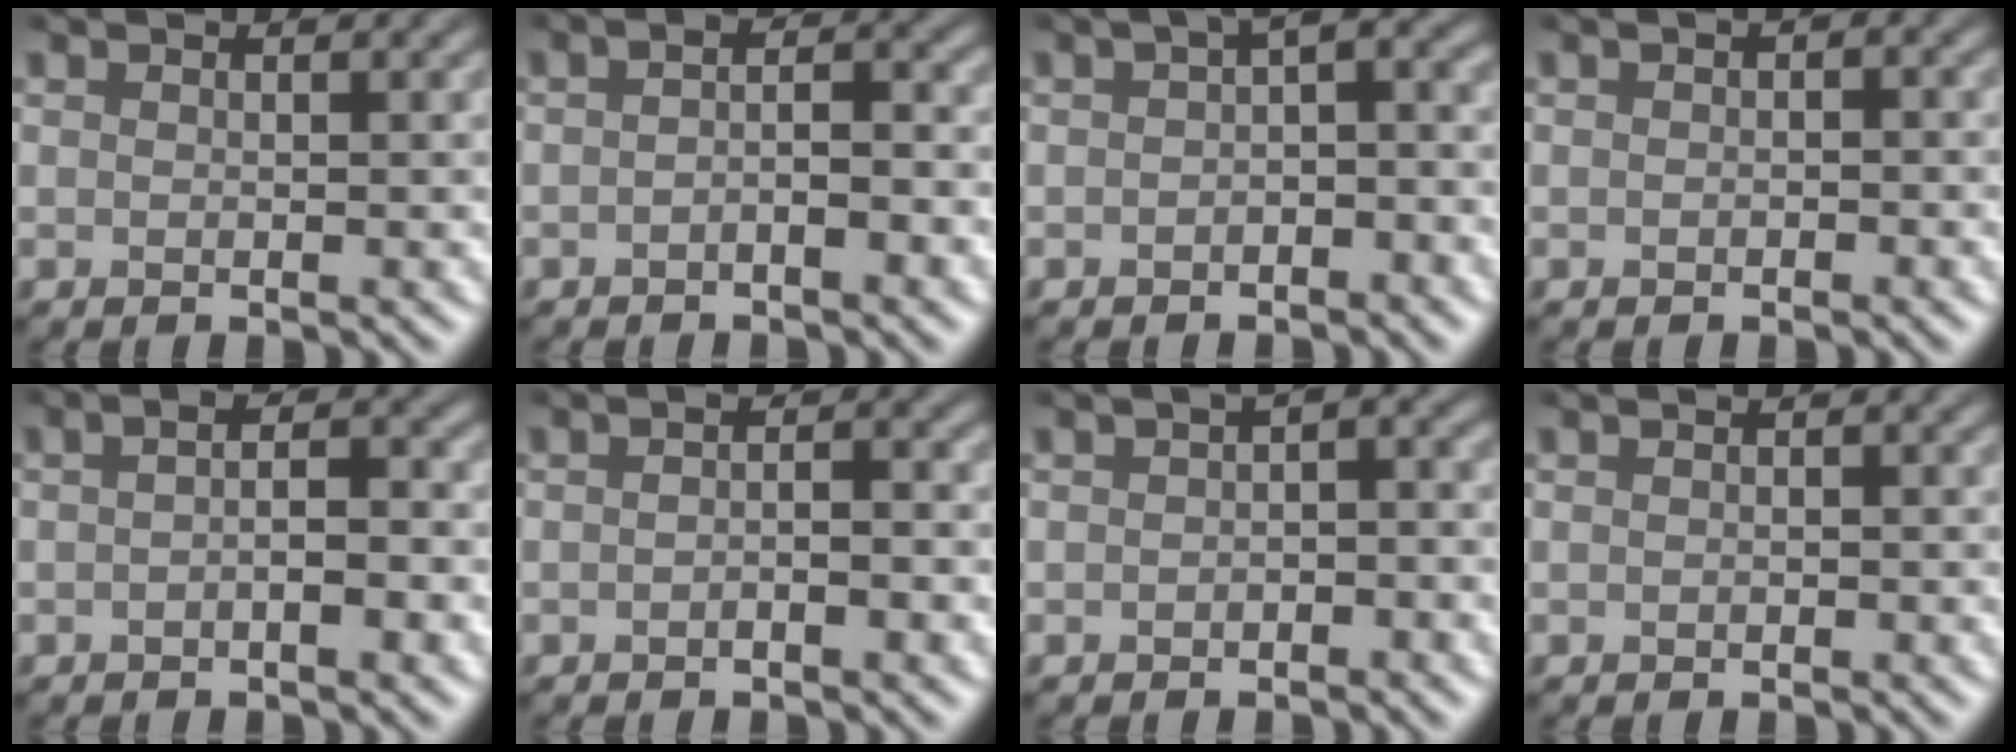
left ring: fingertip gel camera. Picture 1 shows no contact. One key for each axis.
{"total": 2.5, "fx": -1.0, "fy": 0.8, "fz": 2.2, "tx": -0.036, "ty": 0.006, "tz": -0.020}
{"total": 3.5, "fx": -0.3, "fy": 1.7, "fz": 3.0, "tx": -0.032, "ty": 0.015, "tz": -0.013}
{"total": 0.9, "fx": -0.2, "fy": 0.5, "fz": 0.7, "tx": -0.007, "ty": 0.000, "tz": -0.003}
{"total": 2.8, "fx": -0.6, "fy": 0.9, "fz": 2.6, "tx": -0.037, "ty": 0.005, "tz": -0.010}
{"total": 1.9, "fx": -0.8, "fy": 0.5, "fz": 1.7, "tx": -0.025, "ty": 0.003, "tz": -0.015}
{"total": 2.9, "fx": -0.4, "fy": 1.5, "fz": 2.4, "tx": -0.028, "ty": 0.010, "tz": -0.013}
{"total": 0.5, "fx": -0.2, "fy": 0.3, "fz": 0.4, "tx": -0.003, "ty": 0.000, "tz": -0.002}